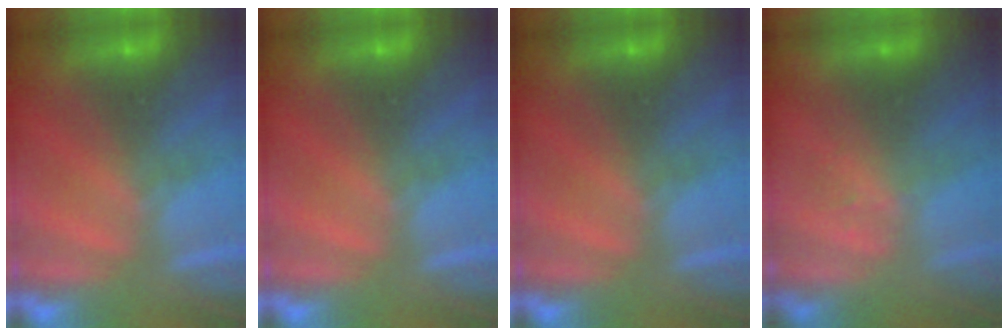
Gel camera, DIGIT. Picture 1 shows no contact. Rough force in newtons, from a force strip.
{"total": 0.0}
{"total": 0.0}
{"total": 1.1}